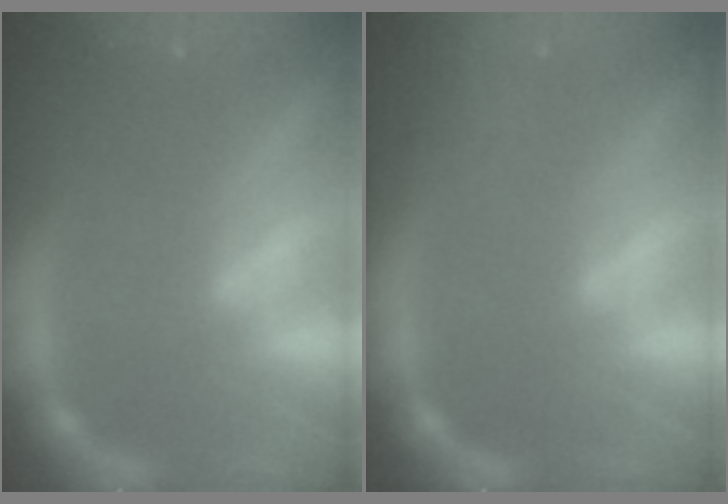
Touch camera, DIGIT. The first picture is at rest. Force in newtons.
{"total": 2.9}